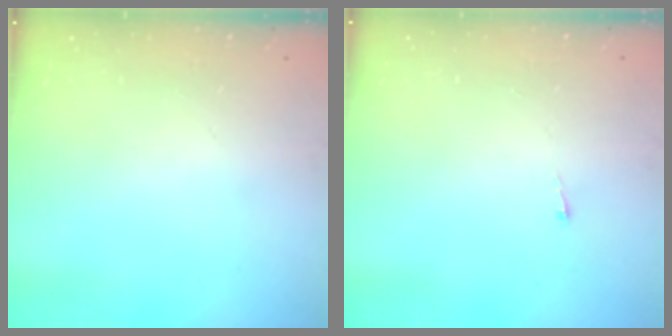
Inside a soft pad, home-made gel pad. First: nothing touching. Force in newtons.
{"total": 2.7, "press": 2.7, "slide": 0.4}